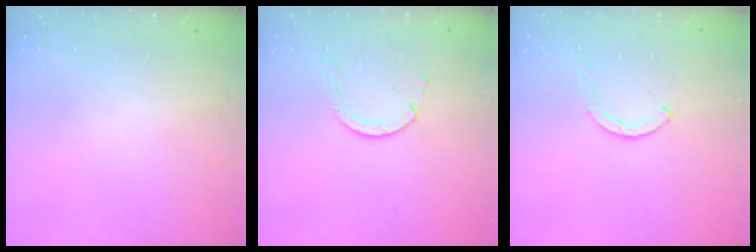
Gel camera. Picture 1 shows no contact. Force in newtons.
{"total": 2.5, "press": 2.4, "slide": 0.3}
{"total": 2.3, "press": 2.3, "slide": 0.3}